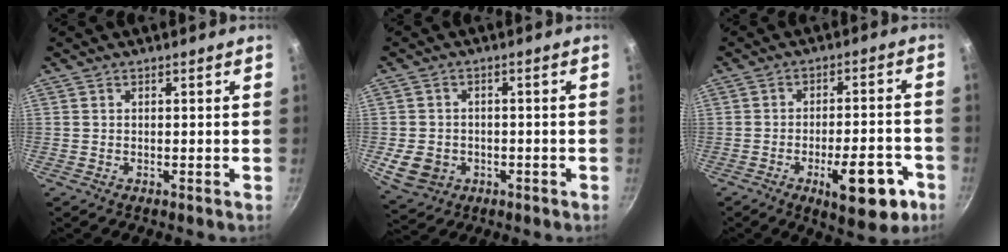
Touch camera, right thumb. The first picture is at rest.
{"total": 7.2, "force": [-1.9, 6.0, 3.7], "torque": [-0.058, 0.011, -0.022]}
{"total": 13.0, "force": [-5.7, 4.9, 10.6], "torque": [-0.116, 0.028, -0.072]}